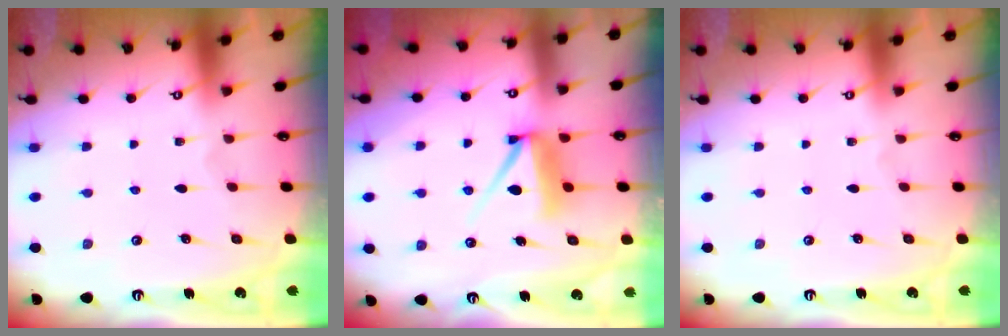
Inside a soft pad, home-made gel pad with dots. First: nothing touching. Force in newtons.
{"total": 7.7, "press": 7.7, "slide": 0.8}
{"total": 0.0}